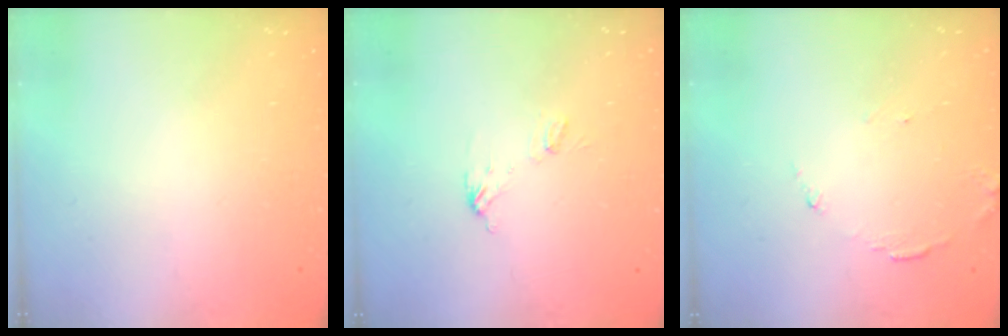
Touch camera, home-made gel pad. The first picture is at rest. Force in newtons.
{"total": 5.7, "press": 5.7, "slide": 0.5}
{"total": 7.8, "press": 7.8, "slide": 0.5}